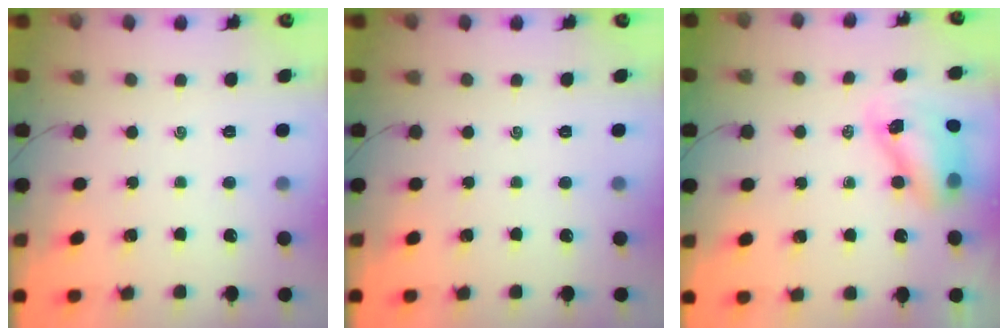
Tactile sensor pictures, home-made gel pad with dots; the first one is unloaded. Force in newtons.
{"total": 0.0}
{"total": 8.6, "press": 8.4, "slide": 1.9}